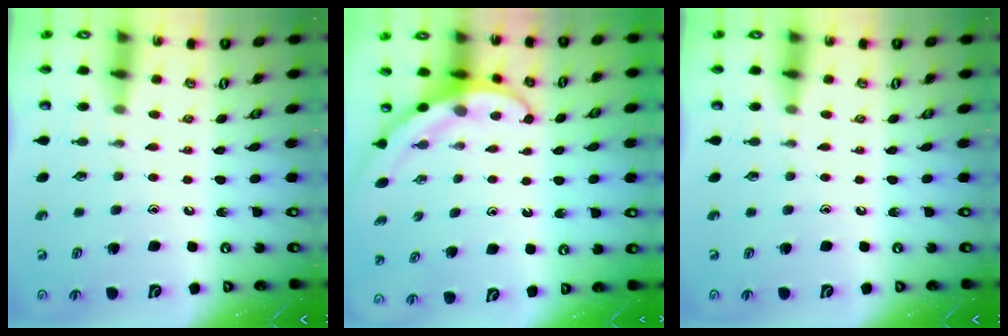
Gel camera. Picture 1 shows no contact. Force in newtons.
{"total": 3.6, "press": 3.6, "slide": 0.3}
{"total": 0.0}